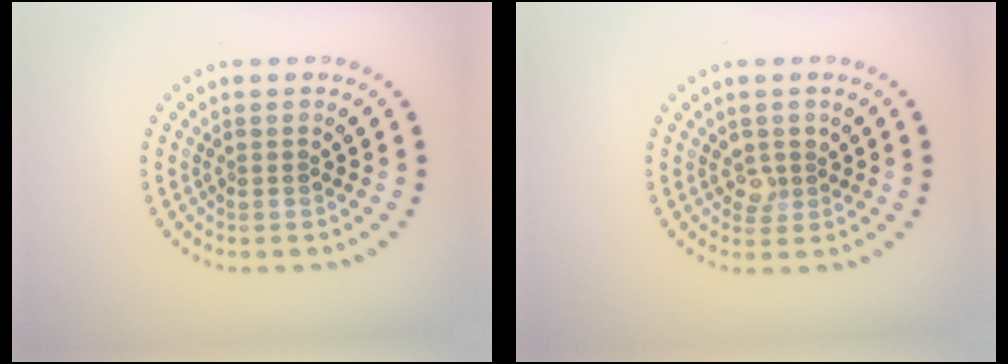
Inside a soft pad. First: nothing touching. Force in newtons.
{"total": 1.6, "press": 1.3, "slide": 0.9}